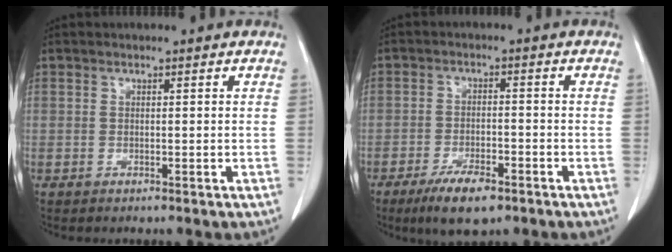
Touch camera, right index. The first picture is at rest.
{"total": 7.0, "force": [-4.5, 2.0, 4.9], "torque": [-0.090, -0.009, -0.073]}